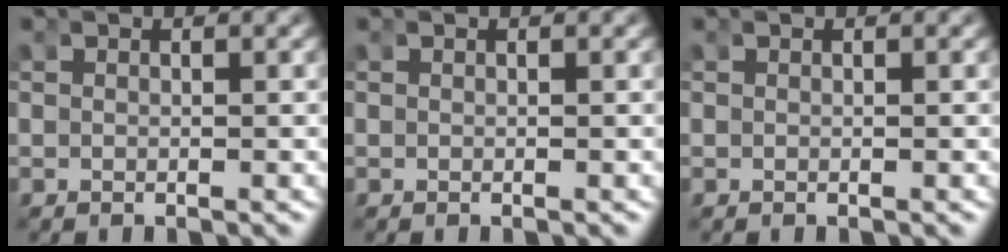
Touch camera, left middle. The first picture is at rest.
{"total": 0.0}
{"total": 0.0}